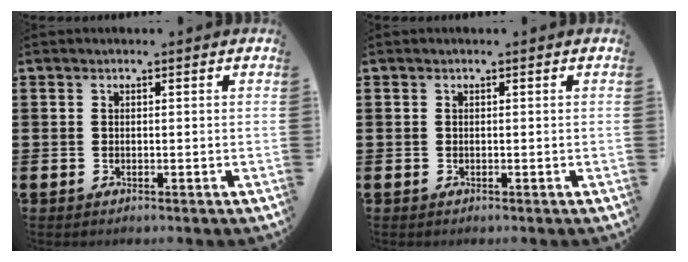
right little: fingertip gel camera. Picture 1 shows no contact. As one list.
[{"total": 0.0}]